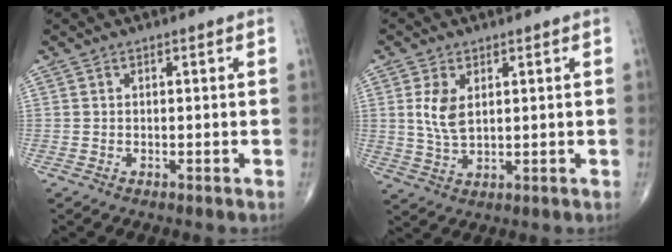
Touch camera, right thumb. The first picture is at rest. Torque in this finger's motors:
{"motor_torque": [-0.28, 0.50, 0.52, 0.16, 0.02]}